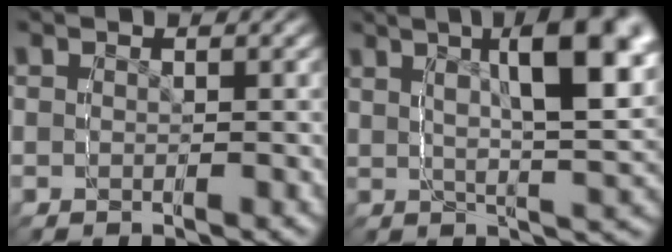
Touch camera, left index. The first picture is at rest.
{"total": 5.4, "force": [3.0, -1.0, 4.3], "torque": [-0.064, 0.043, 0.040]}